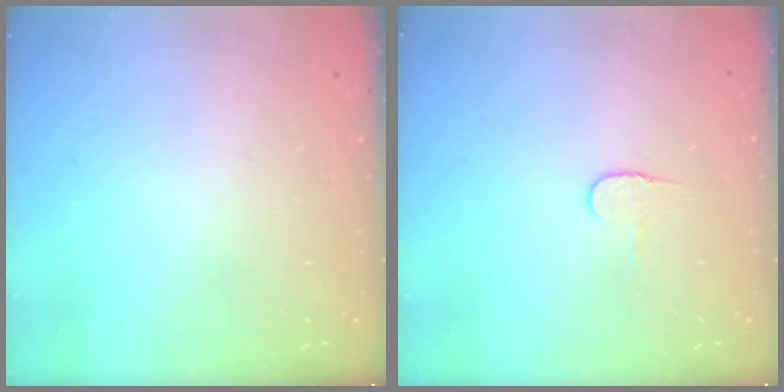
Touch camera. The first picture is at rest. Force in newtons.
{"total": 5.4, "press": 5.4, "slide": 0.5}